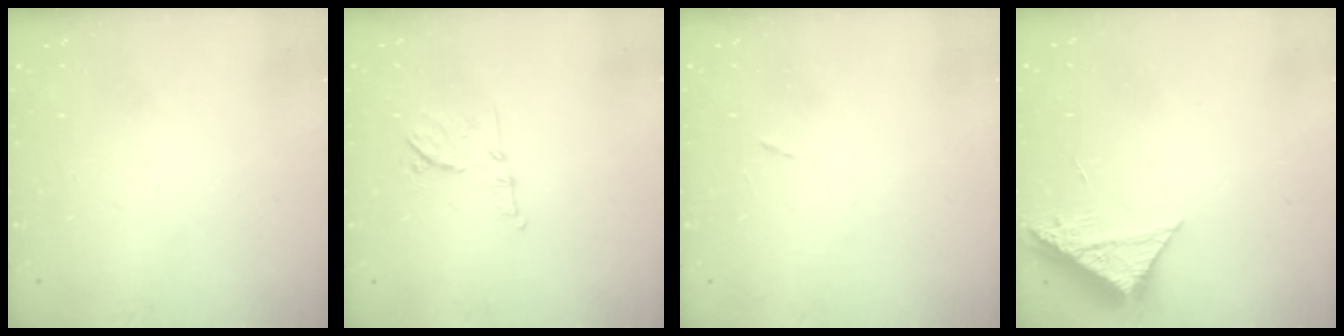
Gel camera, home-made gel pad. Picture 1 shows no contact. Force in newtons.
{"total": 9.5, "press": 9.5, "slide": 0.8}
{"total": 5.3, "press": 5.3, "slide": 0.5}
{"total": 8.4, "press": 8.4, "slide": 0.8}